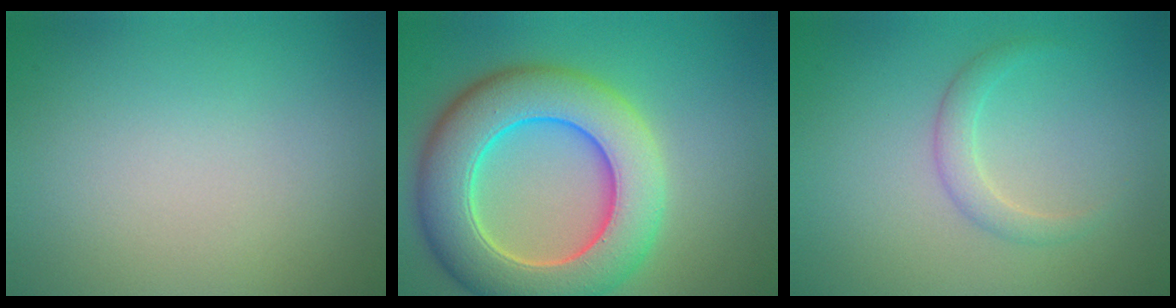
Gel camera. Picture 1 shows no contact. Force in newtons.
{"total": 10.5, "press": 10.5, "slide": 0.7}
{"total": 1.7, "press": 1.7, "slide": 0.0}